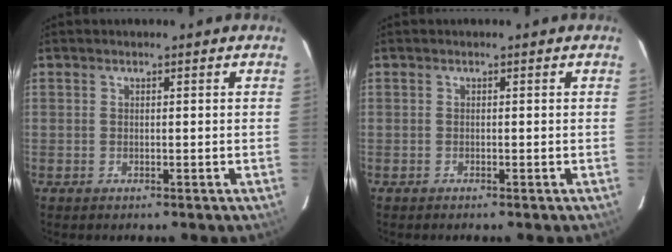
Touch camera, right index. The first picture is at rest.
{"total": 0.0}